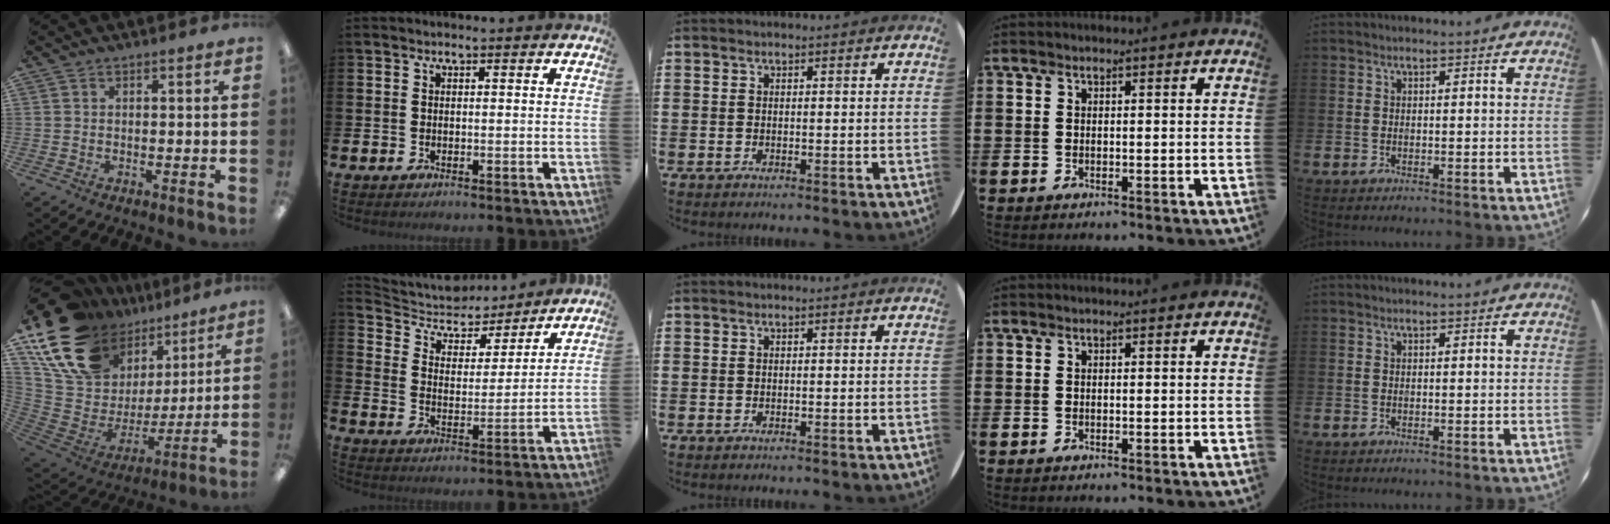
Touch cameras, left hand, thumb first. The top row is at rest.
{"thumb": {"total": 21.9, "force": [13.8, 13.7, 10.1], "torque": [-0.224, -0.069, 0.267]}, "index": {"total": 5.6, "force": [5.2, 2.1, 0.5], "torque": [-0.047, -0.043, 0.087]}}